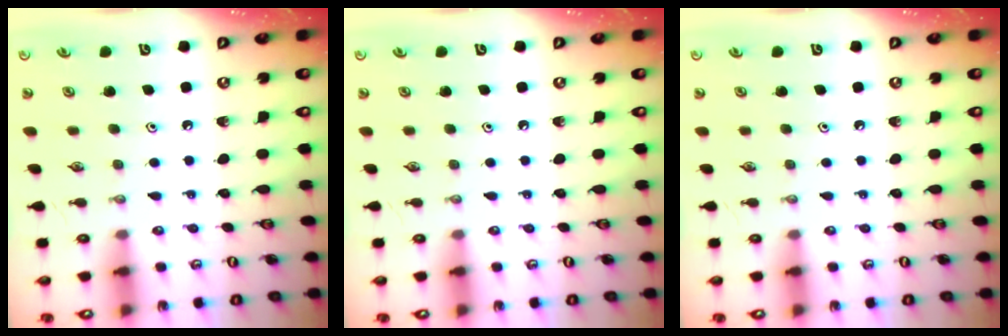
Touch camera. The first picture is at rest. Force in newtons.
{"total": 0.0}
{"total": 0.0}